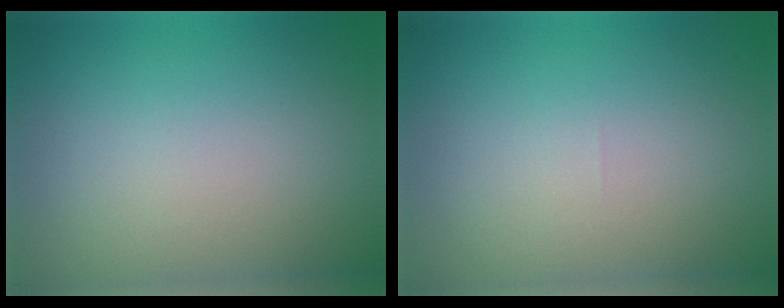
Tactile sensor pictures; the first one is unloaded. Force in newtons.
{"total": 0.0}